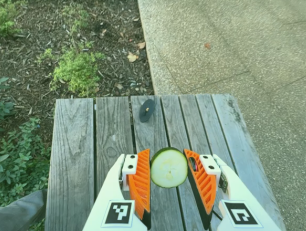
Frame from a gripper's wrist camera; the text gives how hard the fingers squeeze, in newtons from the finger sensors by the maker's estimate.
{"total": 6.1, "left": 6.1, "right": 6.1}